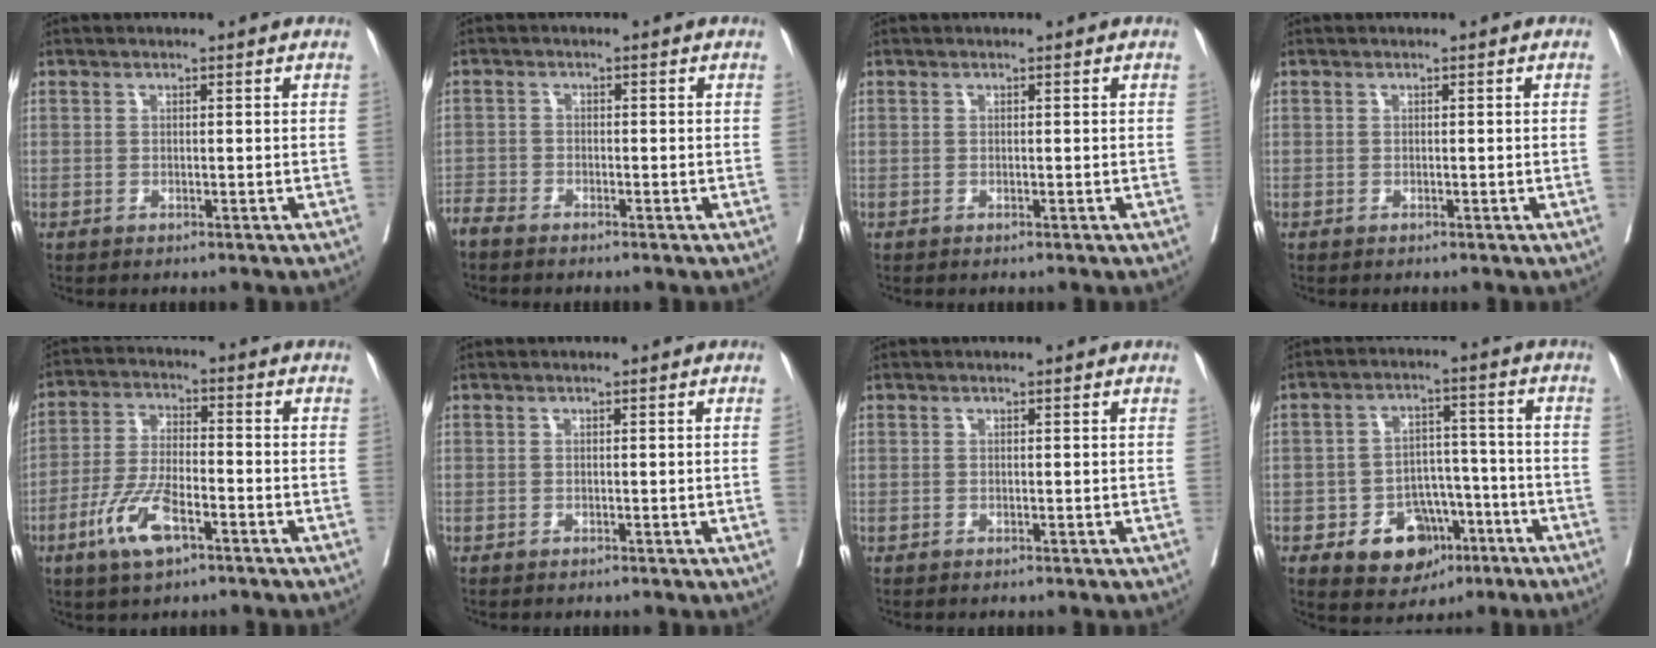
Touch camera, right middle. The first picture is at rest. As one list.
[{"total": 2.5, "force": [-2.4, 0.5, 0.5], "torque": [-0.009, -0.006, -0.049]}, {"total": 0.0}, {"total": 0.6, "force": [-0.1, -0.3, 0.6], "torque": [-0.006, 0.001, -0.002]}, {"total": 8.8, "force": [-4.5, 2.6, 7.1], "torque": [-0.152, -0.008, -0.086]}, {"total": 1.0, "force": [-0.1, -0.4, 0.9], "torque": [-0.011, 0.000, -0.001]}, {"total": 0.0}, {"total": 9.3, "force": [-4.6, 6.3, 5.0], "torque": [-0.068, 0.018, -0.065]}]